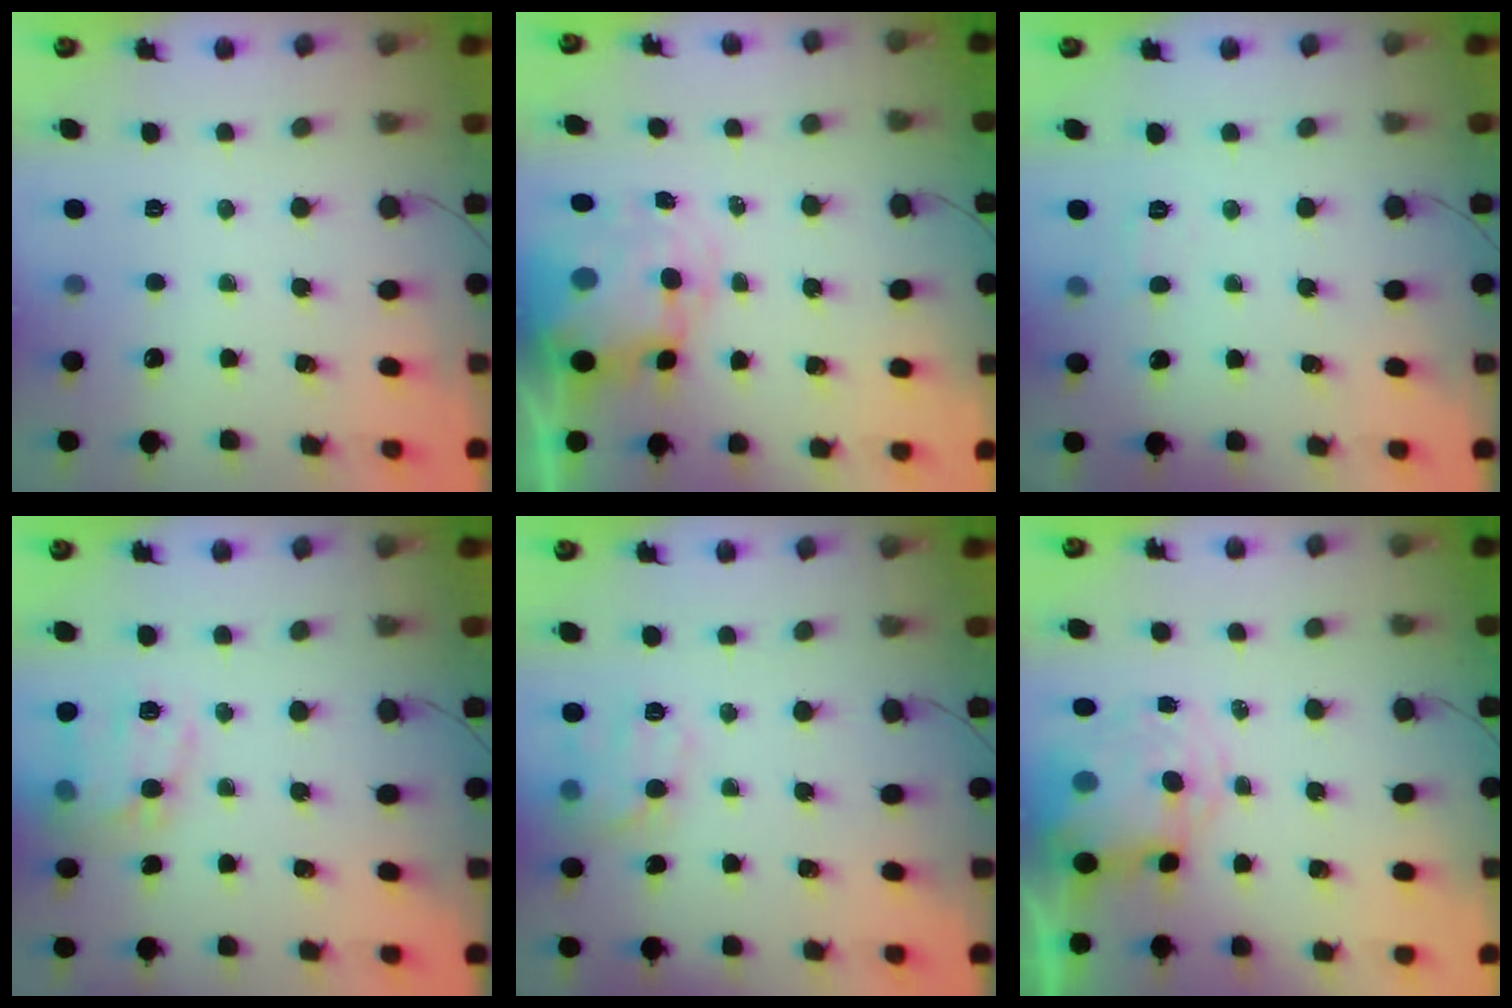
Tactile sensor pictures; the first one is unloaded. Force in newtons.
{"total": 9.3, "press": 9.1, "slide": 2.0}
{"total": 6.1, "press": 6.0, "slide": 1.4}
{"total": 14.8, "press": 14.8, "slide": 0.7}
{"total": 11.5, "press": 11.4, "slide": 0.5}
{"total": 9.8, "press": 9.6, "slide": 2.3}